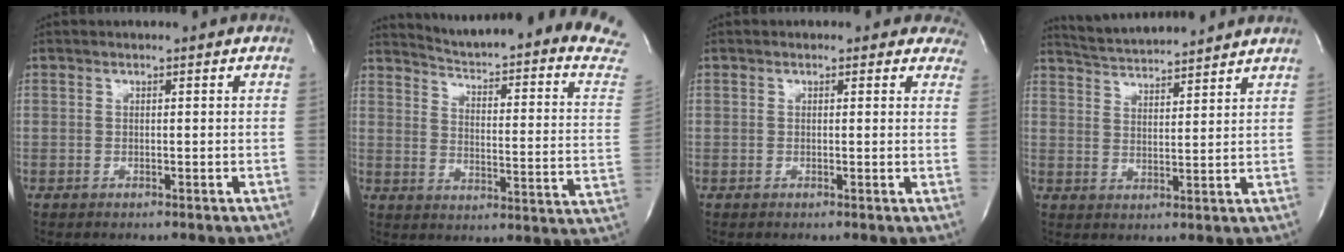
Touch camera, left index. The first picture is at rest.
{"total": 24.0, "force": [22.0, 1.2, 9.6], "torque": [-0.133, -0.118, 0.248]}
{"total": 4.3, "force": [3.5, 2.5, 0.1], "torque": [0.031, -0.009, 0.006]}
{"total": 10.5, "force": [10.1, 0.3, 2.9], "torque": [-0.064, 0.021, 0.158]}